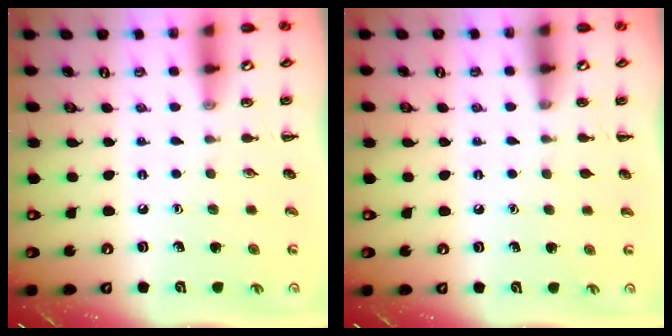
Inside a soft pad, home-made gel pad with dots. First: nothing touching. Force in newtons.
{"total": 0.0}